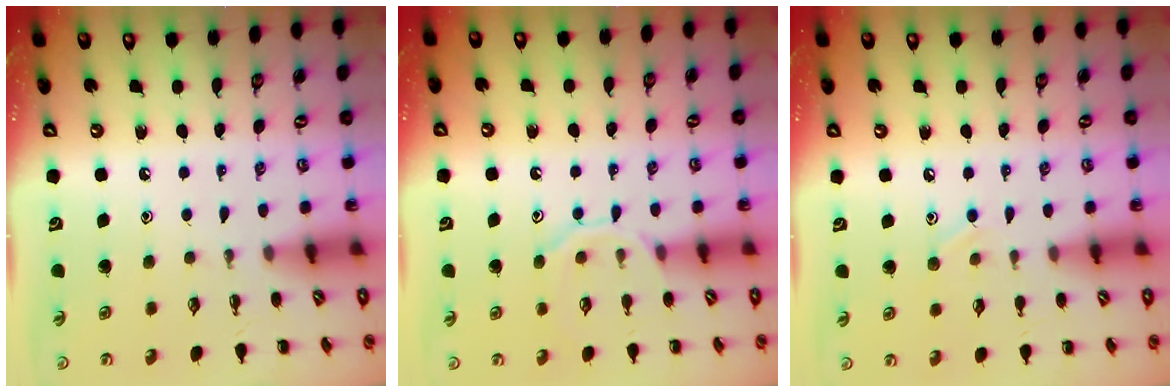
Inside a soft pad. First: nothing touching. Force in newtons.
{"total": 9.4, "press": 9.4, "slide": 0.6}
{"total": 6.2, "press": 5.9, "slide": 1.8}